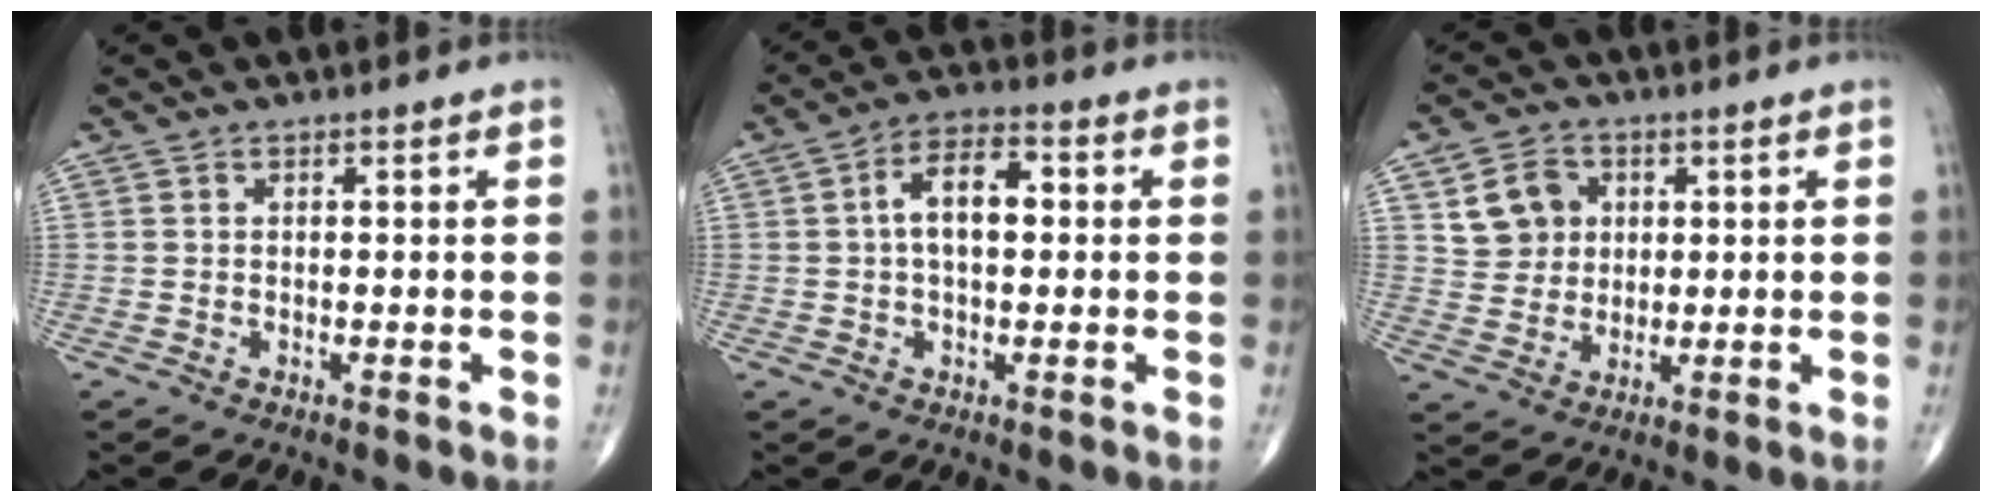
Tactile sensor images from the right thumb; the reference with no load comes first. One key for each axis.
{"total": 8.0, "fx": 0.8, "fy": 4.4, "fz": 6.7, "tx": -0.107, "ty": 0.023, "tz": 0.006}
{"total": 7.7, "fx": 2.5, "fy": 6.7, "fz": 3.0, "tx": -0.021, "ty": -0.006, "tz": 0.048}